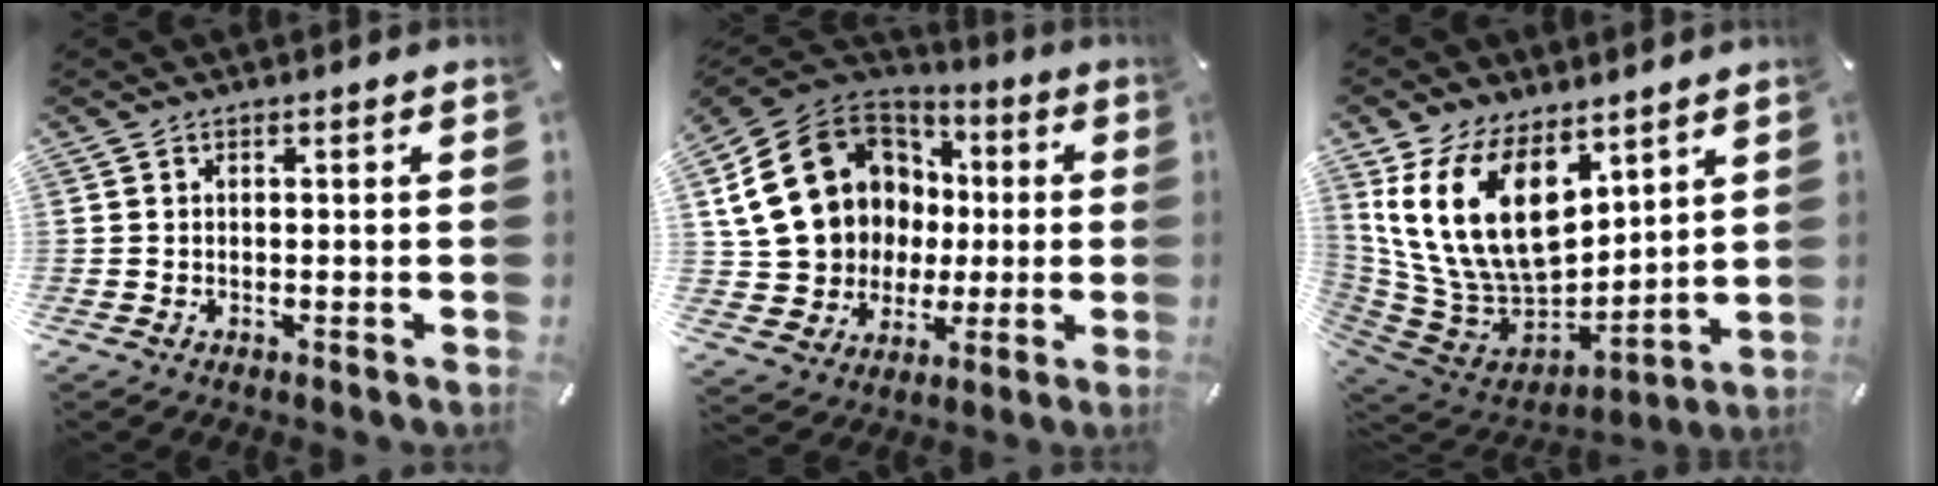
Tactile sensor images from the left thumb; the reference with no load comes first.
{"total": 19.1, "force": [4.1, 16.9, 7.8], "torque": [-0.165, -0.029, 0.107]}
{"total": 19.9, "force": [8.0, 12.9, 12.9], "torque": [-0.290, -0.049, 0.149]}